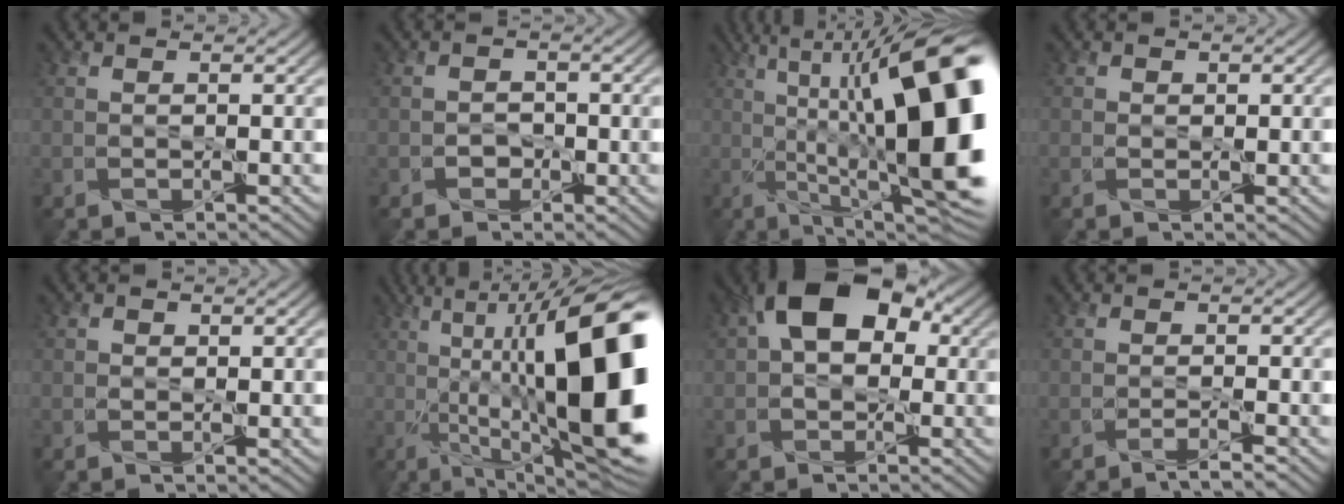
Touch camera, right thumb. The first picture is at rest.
{"total": 1.7, "force": [-1.0, 1.4, 0.3], "torque": [0.009, 0.003, -0.022]}
{"total": 21.0, "force": [1.2, 6.8, 19.8], "torque": [-0.304, 0.034, 0.013]}
{"total": 0.7, "force": [0.0, 0.6, 0.3], "torque": [-0.004, -0.002, -0.002]}
{"total": 0.8, "force": [-0.1, 0.8, 0.3], "torque": [-0.004, -0.002, -0.006]}
{"total": 20.5, "force": [0.1, 6.6, 19.4], "torque": [-0.292, 0.026, -0.002]}
{"total": 10.9, "force": [2.4, 7.0, 8.0], "torque": [-0.122, 0.026, 0.024]}
{"total": 1.7, "force": [-1.4, -0.1, 0.9], "torque": [-0.017, 0.005, -0.028]}